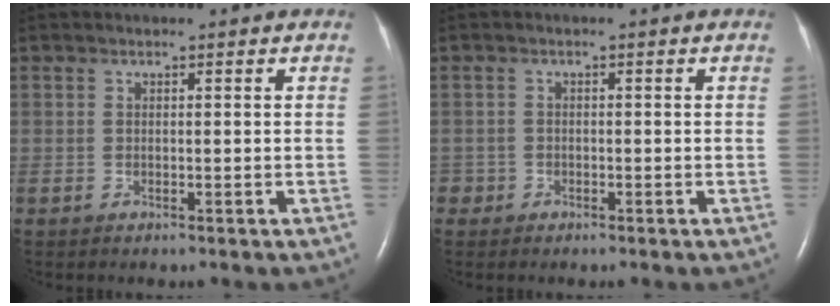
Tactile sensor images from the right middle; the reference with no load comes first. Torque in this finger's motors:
{"motor_torque": [0.00, 0.00, -0.02, -0.02]}